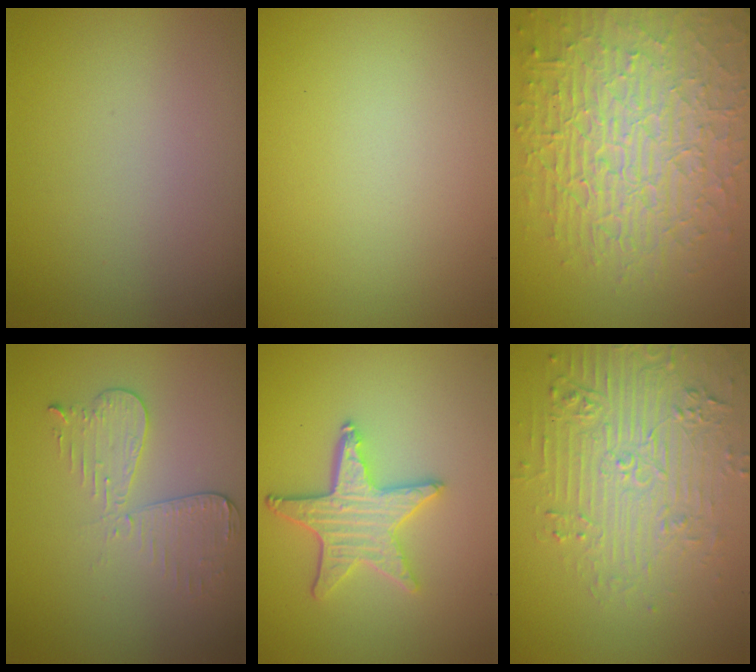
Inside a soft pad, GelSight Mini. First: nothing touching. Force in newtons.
{"total": 0.0}
{"total": 10.4, "press": 6.7, "slide": 8.0}
{"total": 3.0, "press": 2.7, "slide": 1.2}
{"total": 4.3, "press": 3.7, "slide": 2.3}
{"total": 5.6, "press": 4.6, "slide": 3.1}